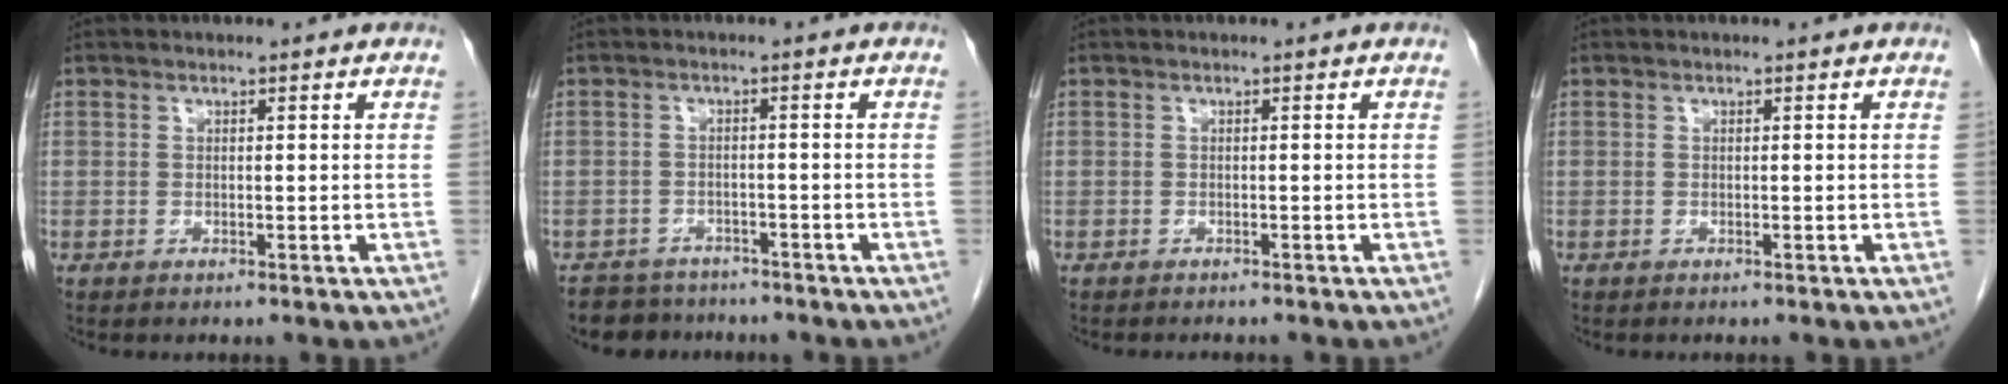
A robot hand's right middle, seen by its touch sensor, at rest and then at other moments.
{"total": 5.7, "force": [-5.0, 2.7, 0.1], "torque": [0.005, 0.001, -0.075]}
{"total": 1.9, "force": [-1.8, 0.4, 0.7], "torque": [-0.015, -0.006, -0.019]}
{"total": 0.0}